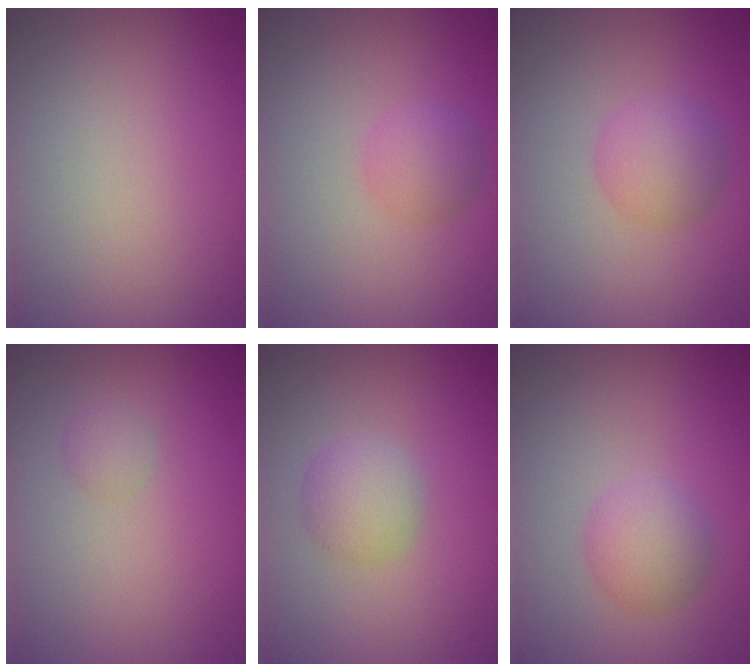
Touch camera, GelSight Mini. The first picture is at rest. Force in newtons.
{"total": 2.2, "press": 2.2, "slide": 0.0}
{"total": 3.2, "press": 3.2, "slide": 0.0}
{"total": 1.0, "press": 1.0, "slide": 0.0}
{"total": 2.7, "press": 2.7, "slide": 0.1}
{"total": 3.0, "press": 3.0, "slide": 0.0}